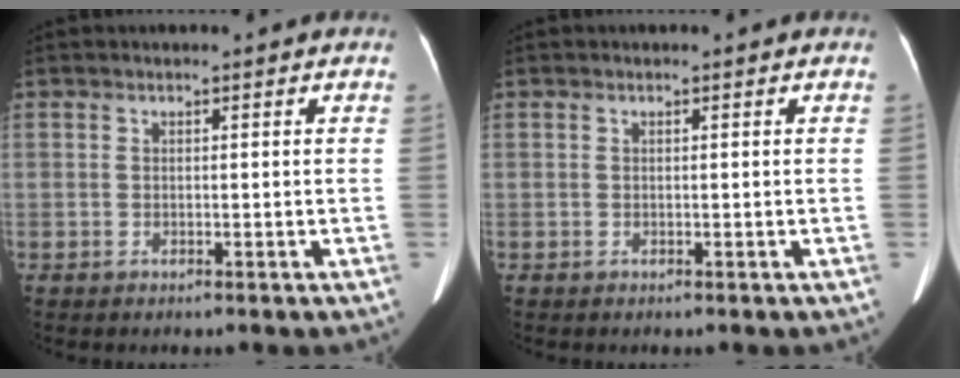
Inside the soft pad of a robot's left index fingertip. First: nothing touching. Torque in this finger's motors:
{"motor_torque": [0.12, -0.01, 0.06, -0.01]}